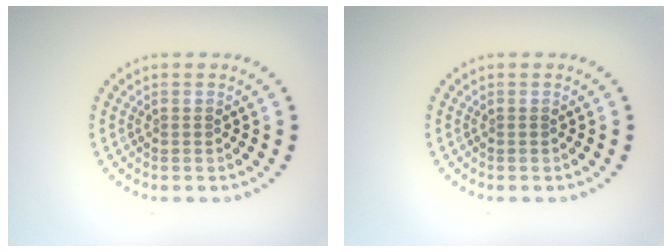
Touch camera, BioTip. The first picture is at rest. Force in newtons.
{"total": 0.0}